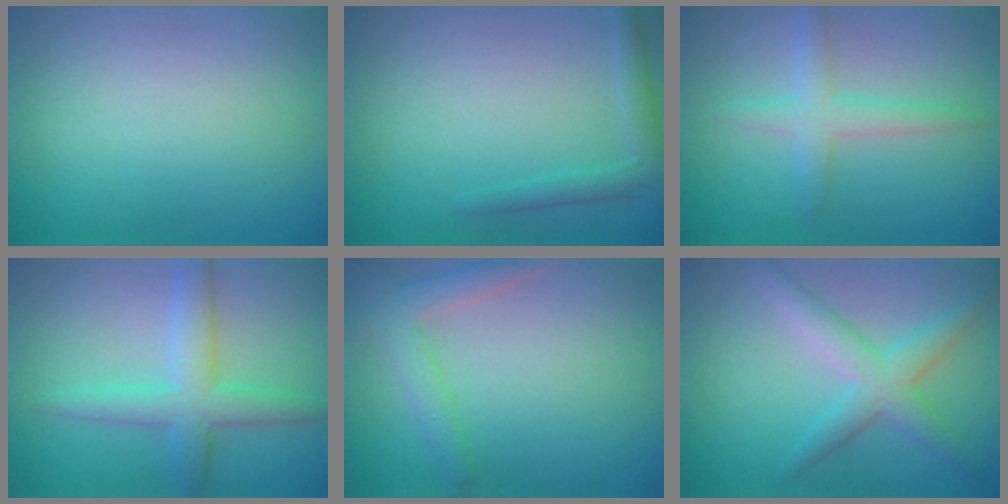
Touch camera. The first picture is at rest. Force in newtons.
{"total": 2.0, "press": 2.0, "slide": 0.1}
{"total": 2.7, "press": 2.7, "slide": 0.1}
{"total": 4.2, "press": 4.2, "slide": 0.1}
{"total": 2.9, "press": 2.9, "slide": 0.2}
{"total": 3.9, "press": 3.9, "slide": 0.1}